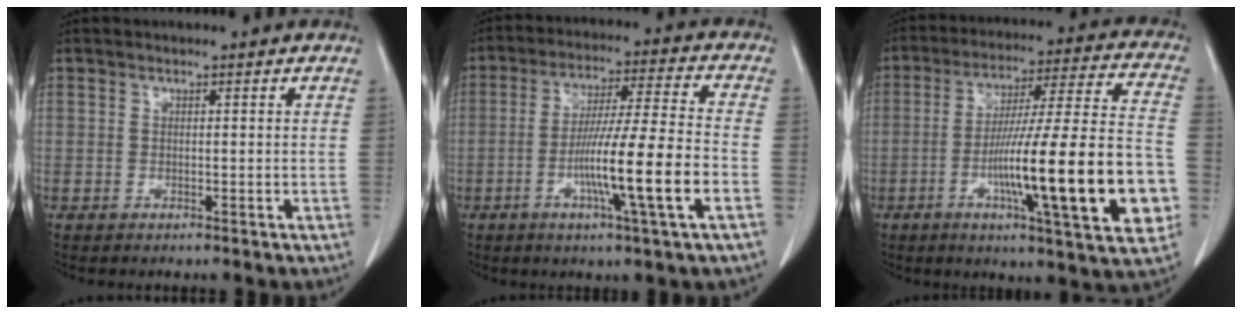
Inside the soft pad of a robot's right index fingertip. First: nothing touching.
{"total": 13.7, "force": [-4.3, -0.7, 13.0], "torque": [-0.227, -0.005, -0.077]}
{"total": 23.4, "force": [-6.1, 1.5, 22.6], "torque": [-0.315, -0.002, -0.092]}